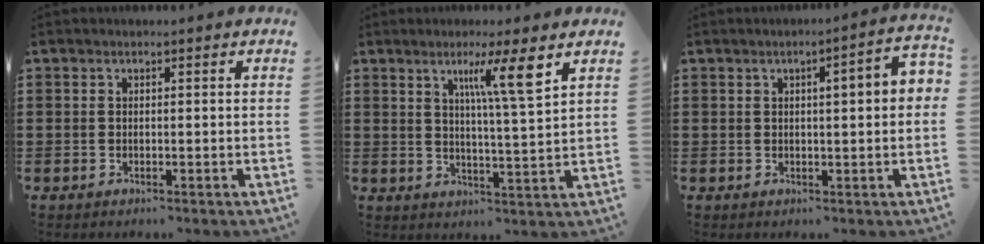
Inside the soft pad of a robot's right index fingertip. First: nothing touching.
{"total": 7.7, "force": [3.9, -0.1, 6.7], "torque": [-0.125, -0.002, 0.059]}
{"total": 3.4, "force": [0.4, 0.4, 3.3], "torque": [-0.050, -0.001, 0.002]}